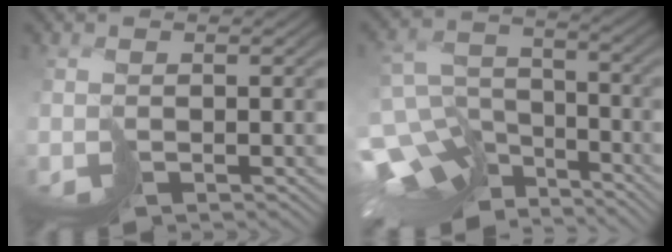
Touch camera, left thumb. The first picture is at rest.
{"total": 13.9, "force": [-9.5, 7.9, 6.4], "torque": [-0.169, -0.028, -0.125]}